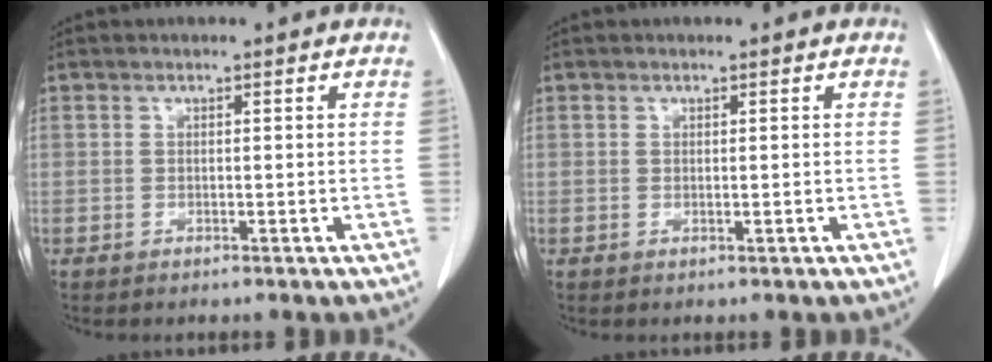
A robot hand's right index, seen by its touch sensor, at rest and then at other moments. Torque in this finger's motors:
{"motor_torque": [0.00, 0.00, 0.00, 0.00]}